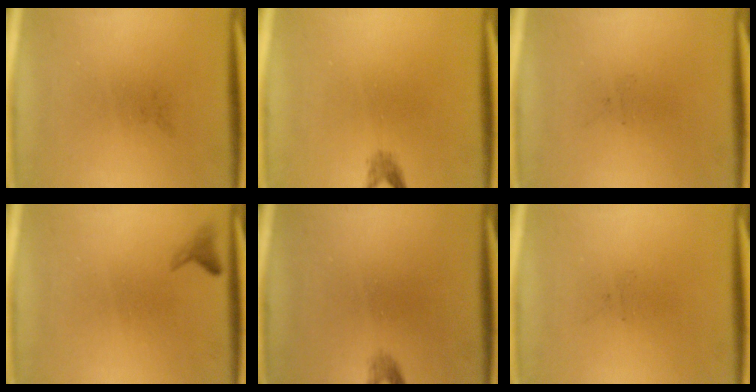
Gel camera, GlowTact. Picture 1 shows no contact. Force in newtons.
{"total": 1.2}
{"total": 0.0}
{"total": 1.0}
{"total": 1.0}
{"total": 0.0}